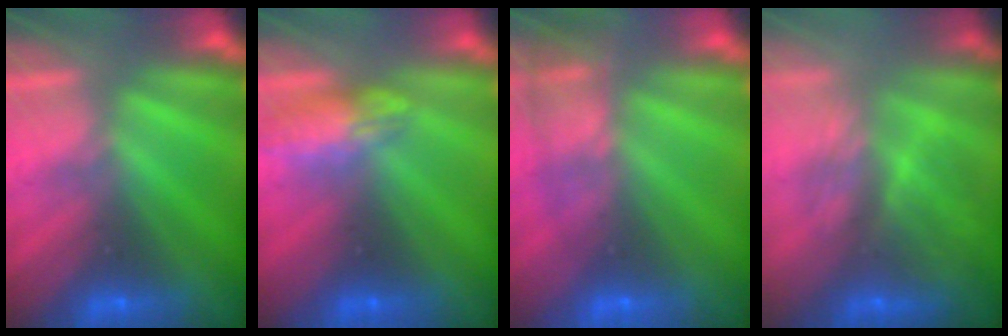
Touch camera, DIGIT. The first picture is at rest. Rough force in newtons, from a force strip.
{"total": 2.4}
{"total": 10.5}
{"total": 10.8}